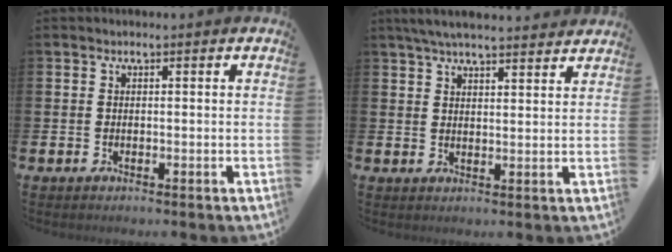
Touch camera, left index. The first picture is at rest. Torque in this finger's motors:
{"motor_torque": [0.85, -1.10, 0.59, 0.11]}